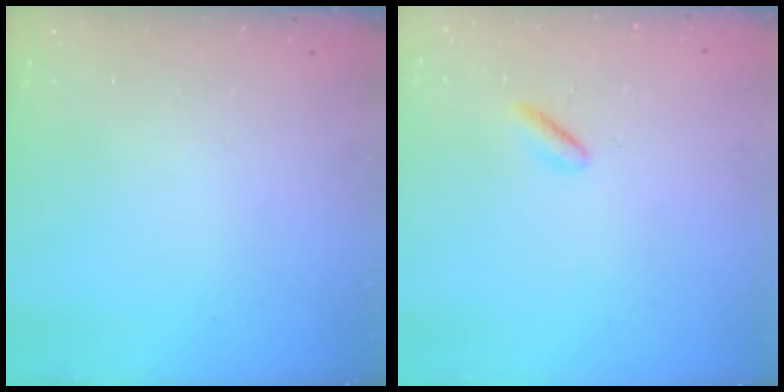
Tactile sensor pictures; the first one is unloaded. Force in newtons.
{"total": 1.0, "press": 0.7, "slide": 0.6}